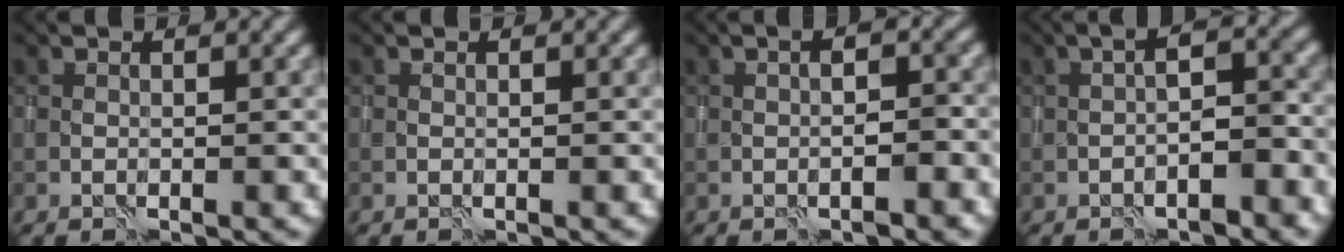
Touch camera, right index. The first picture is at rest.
{"total": 0.0}
{"total": 2.6, "force": [-0.5, 0.6, 2.4], "torque": [-0.021, 0.011, -0.006]}
{"total": 3.8, "force": [-1.4, 1.1, 3.4], "torque": [-0.052, 0.009, -0.023]}